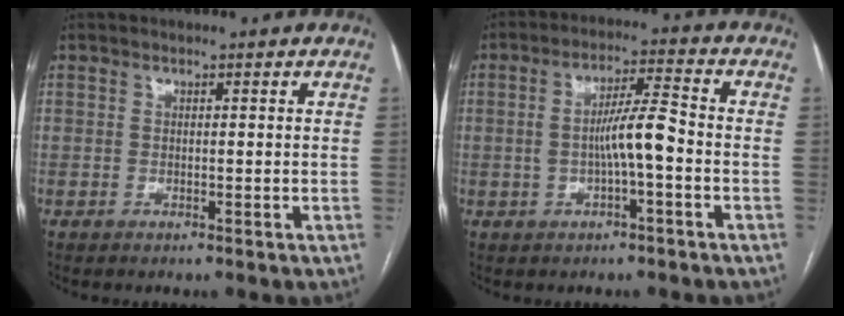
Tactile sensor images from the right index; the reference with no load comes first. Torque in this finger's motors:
{"motor_torque": [0.38, 0.17, 0.46, 0.14]}